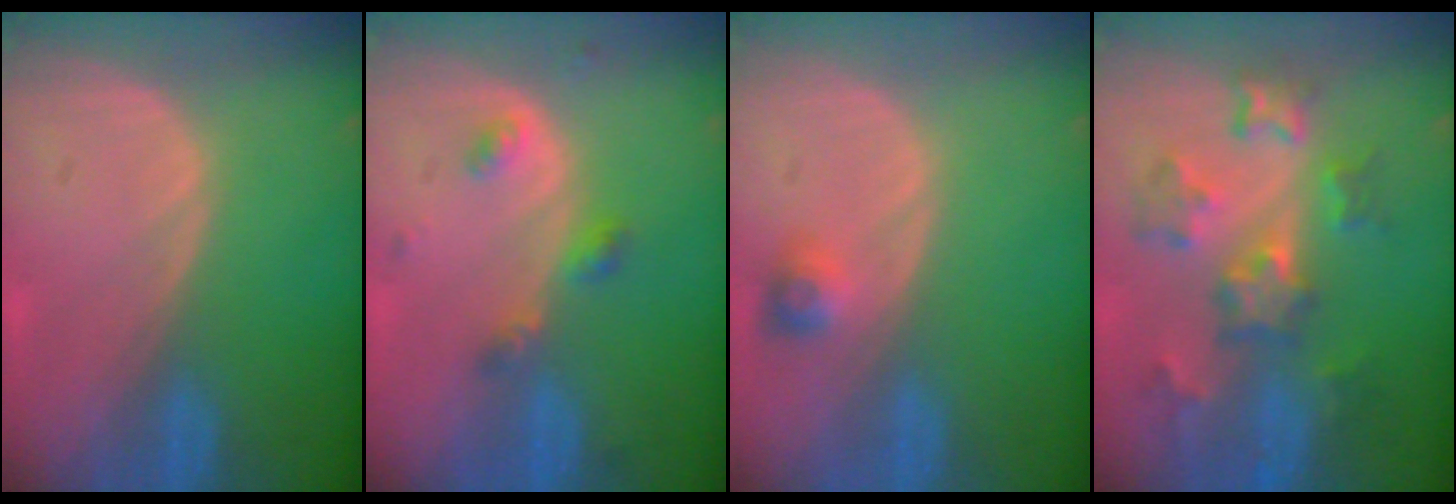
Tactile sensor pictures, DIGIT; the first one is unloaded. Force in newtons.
{"total": 3.6, "press": 3.6, "slide": 0.5}
{"total": 2.6, "press": 2.4, "slide": 1.0}
{"total": 8.3, "press": 7.8, "slide": 2.9}